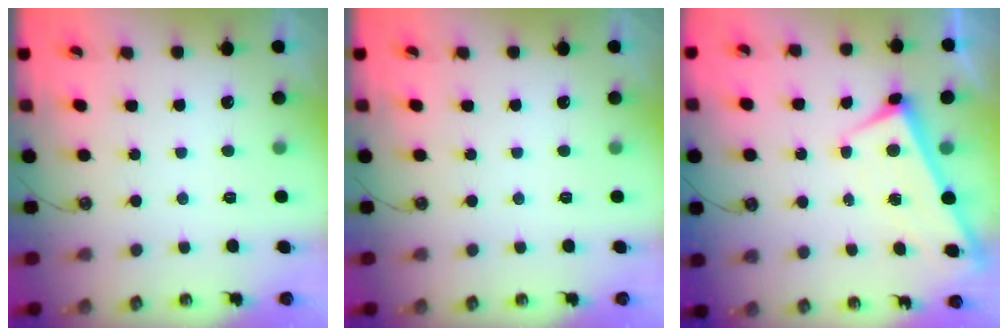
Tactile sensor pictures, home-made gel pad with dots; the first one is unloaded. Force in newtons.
{"total": 0.0}
{"total": 1.0, "press": 1.0, "slide": 0.1}